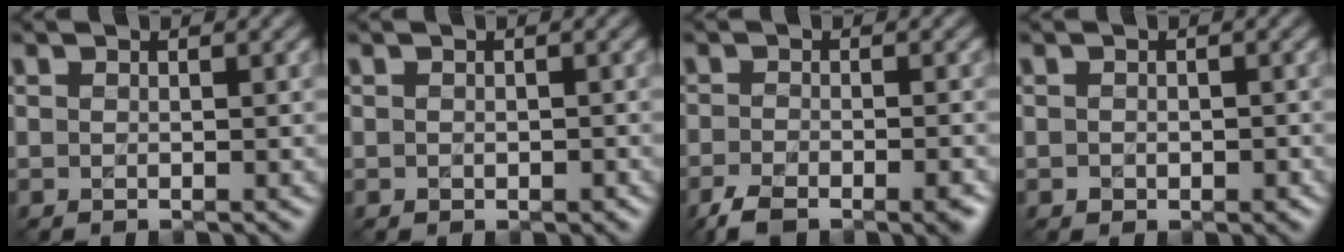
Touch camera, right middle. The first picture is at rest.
{"total": 0.7, "force": [-0.2, 0.5, 0.4], "torque": [-0.005, -0.004, -0.002]}
{"total": 5.6, "force": [-4.0, 1.9, 3.5], "torque": [-0.056, -0.013, -0.070]}
{"total": 1.1, "force": [-0.4, 0.9, 0.6], "torque": [-0.008, -0.005, -0.005]}